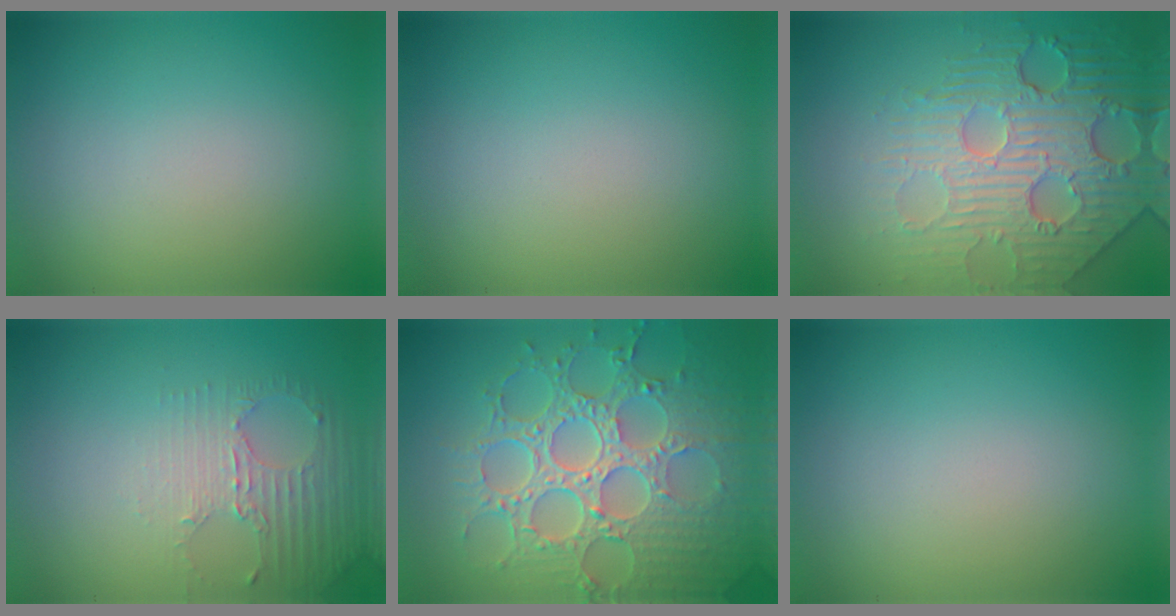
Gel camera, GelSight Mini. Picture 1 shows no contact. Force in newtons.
{"total": 0.0}
{"total": 7.6, "press": 5.6, "slide": 5.2}
{"total": 2.6, "press": 1.9, "slide": 1.9}
{"total": 8.9, "press": 6.5, "slide": 6.1}
{"total": 0.0}